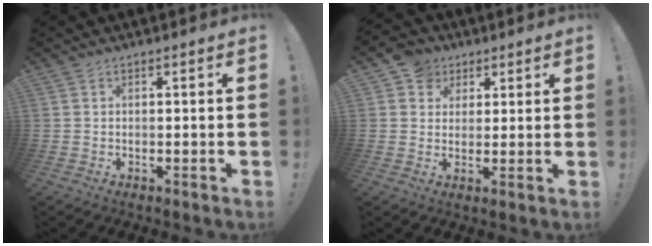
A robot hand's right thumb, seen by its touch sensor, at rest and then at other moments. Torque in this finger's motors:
{"motor_torque": [-0.08, 0.92, 0.07, -0.07, 0.01]}